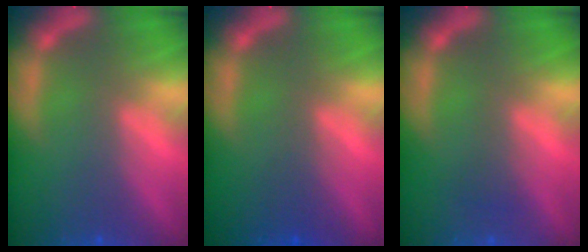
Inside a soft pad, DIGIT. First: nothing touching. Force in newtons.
{"total": 1.5}
{"total": 1.0}